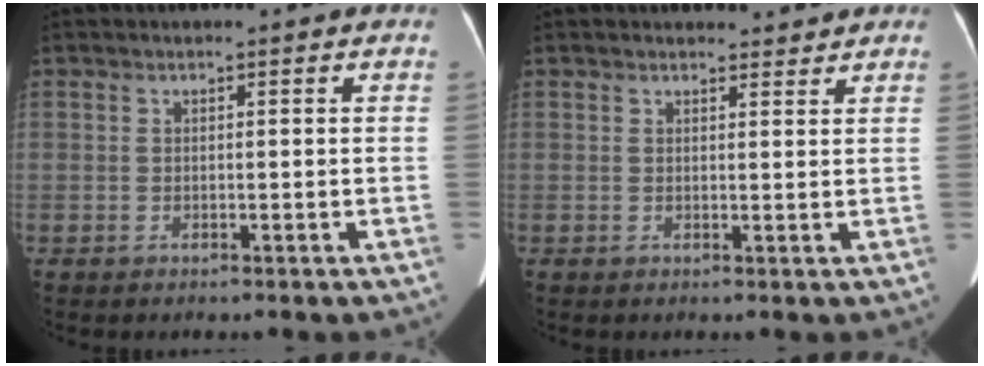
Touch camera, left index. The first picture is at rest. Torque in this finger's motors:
{"motor_torque": [0.02, -0.06, 0.01, 0.00]}